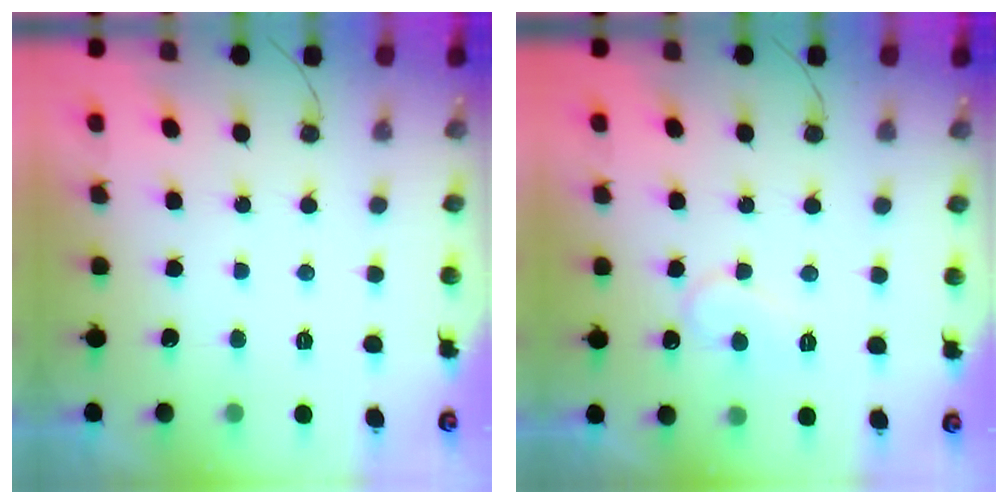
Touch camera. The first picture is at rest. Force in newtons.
{"total": 6.7, "press": 6.7, "slide": 0.7}